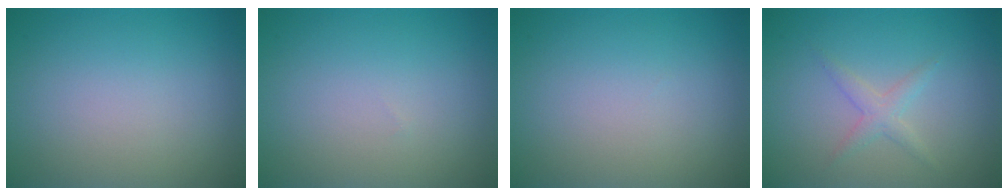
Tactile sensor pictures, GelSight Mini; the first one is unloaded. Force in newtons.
{"total": 0.0}
{"total": 0.0}
{"total": 1.6, "press": 1.6, "slide": 0.1}